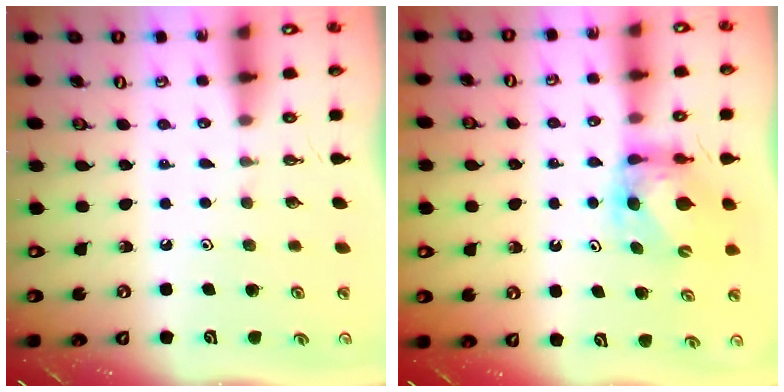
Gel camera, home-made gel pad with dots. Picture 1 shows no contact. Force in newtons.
{"total": 6.3, "press": 6.3, "slide": 0.3}